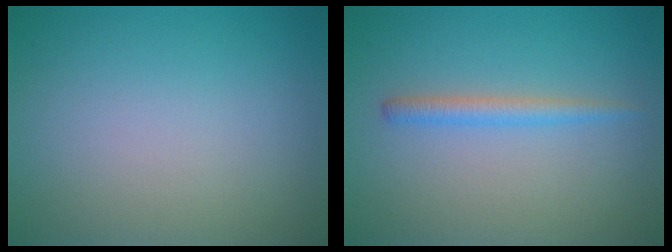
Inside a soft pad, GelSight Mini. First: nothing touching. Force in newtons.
{"total": 1.7, "press": 1.7, "slide": 0.2}